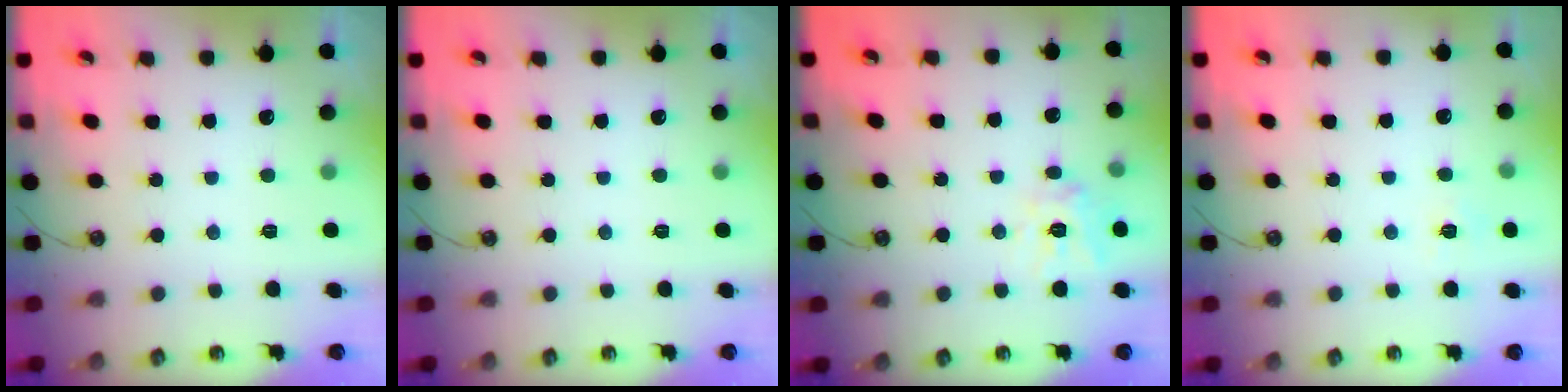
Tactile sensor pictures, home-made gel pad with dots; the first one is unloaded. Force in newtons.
{"total": 0.0}
{"total": 11.8, "press": 11.7, "slide": 1.2}
{"total": 6.0, "press": 6.0, "slide": 0.6}